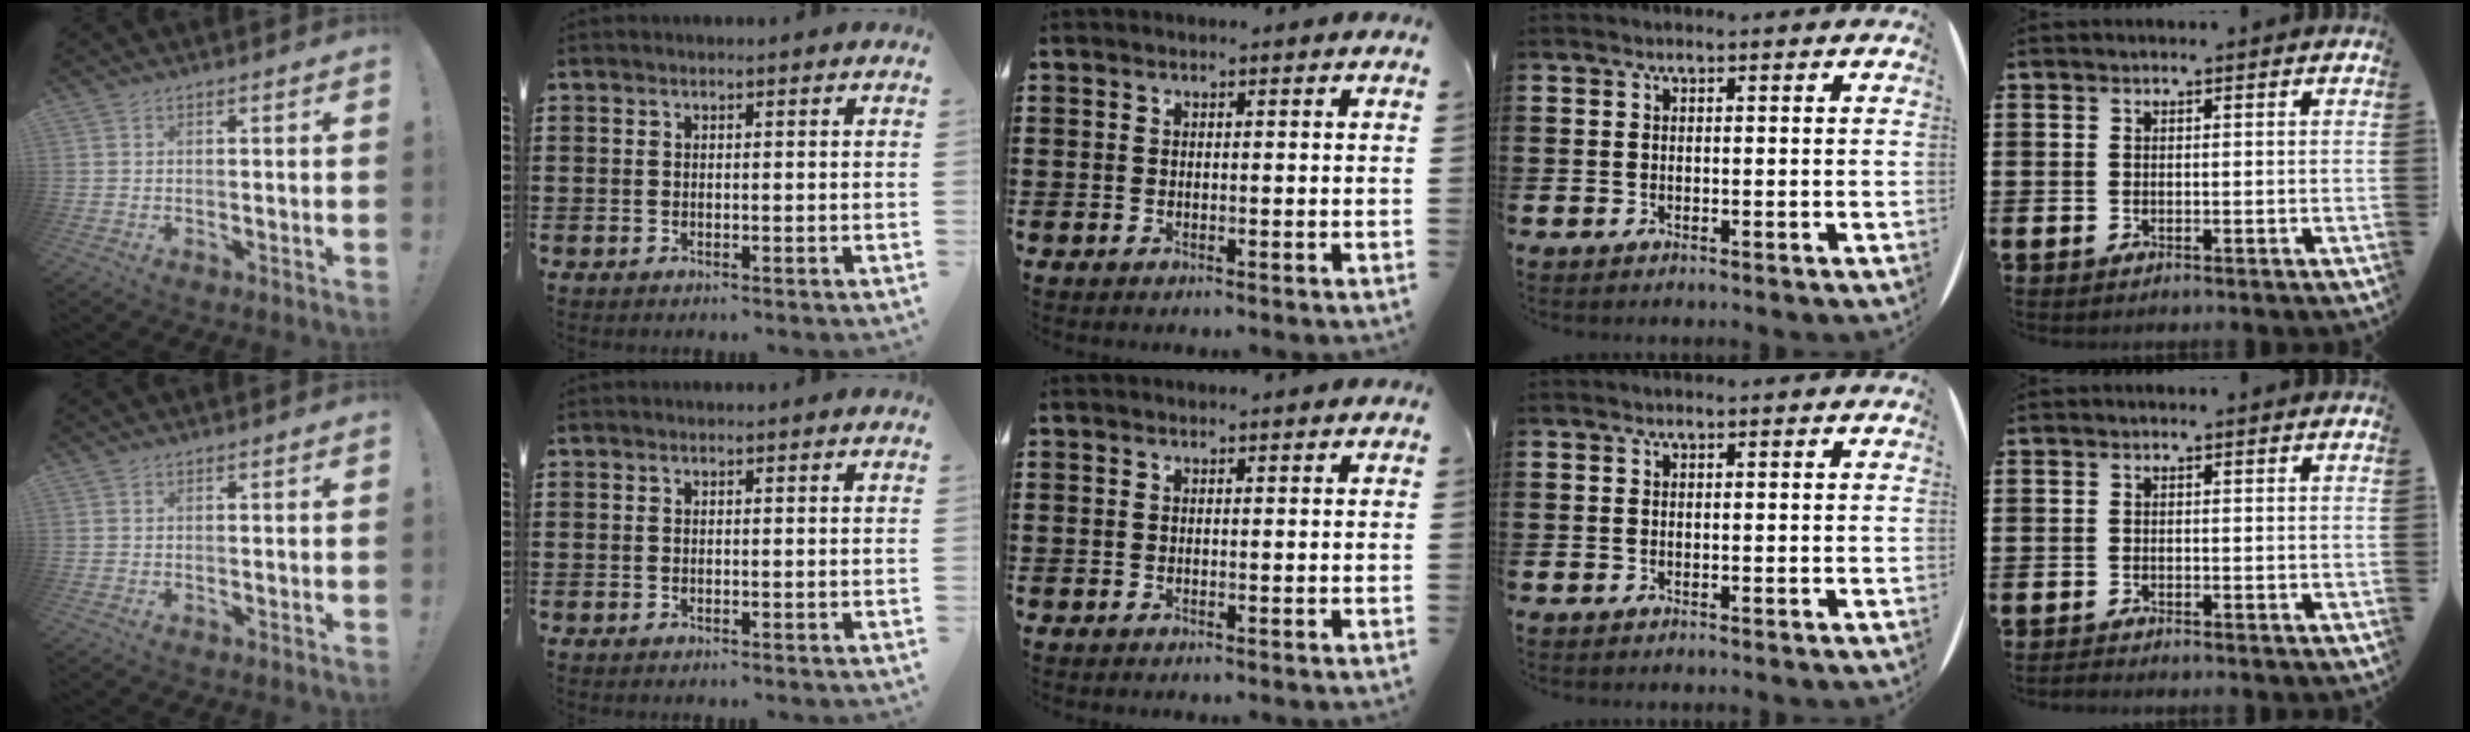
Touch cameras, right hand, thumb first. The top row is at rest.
{}